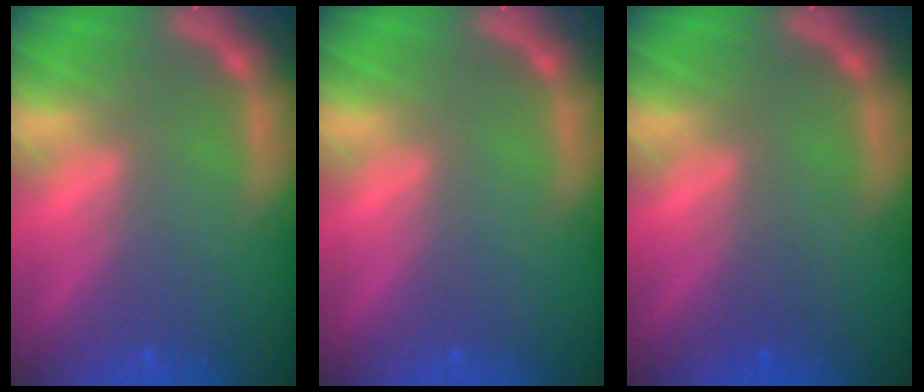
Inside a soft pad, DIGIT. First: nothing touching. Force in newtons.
{"total": 0.0}
{"total": 1.0}